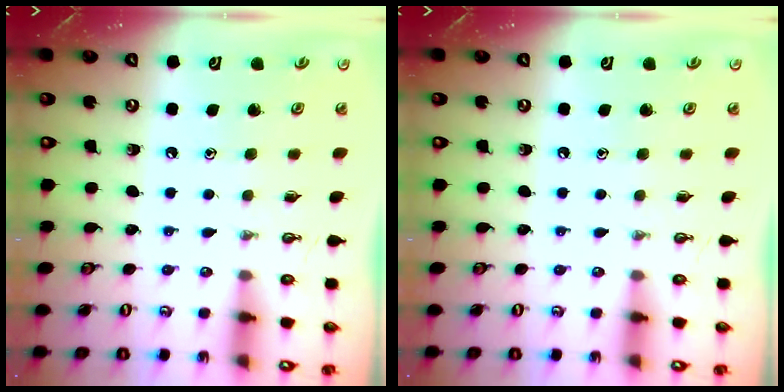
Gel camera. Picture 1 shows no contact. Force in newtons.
{"total": 0.0}